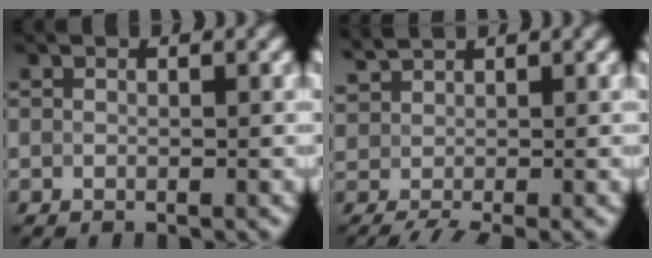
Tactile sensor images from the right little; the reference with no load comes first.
{"total": 2.6, "force": [0.0, 1.6, 2.0], "torque": [-0.055, 0.003, 0.002]}